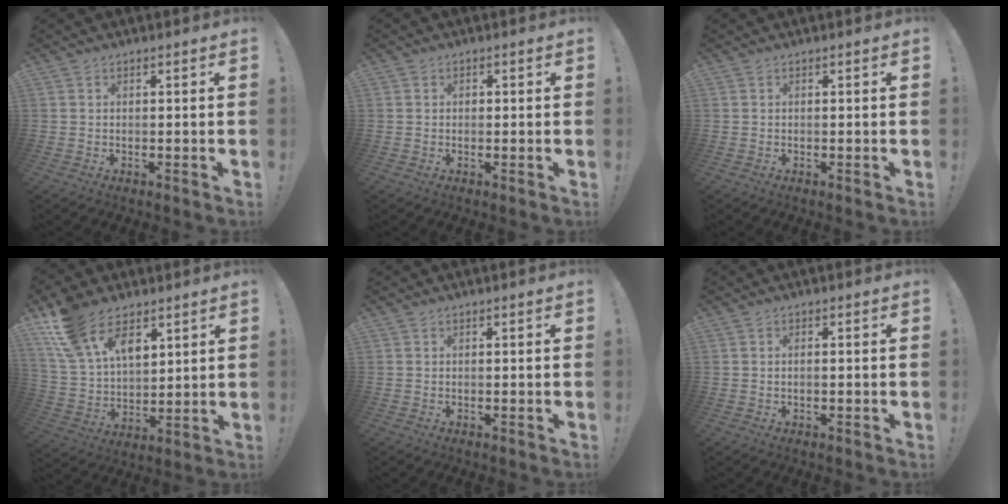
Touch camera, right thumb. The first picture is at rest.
{"total": 1.0, "force": [-0.1, 1.0, 0.1], "torque": [0.000, 0.003, -0.001]}
{"total": 0.0}
{"total": 17.2, "force": [10.4, 10.1, 9.3], "torque": [-0.182, -0.054, 0.196]}
{"total": 0.0}
{"total": 0.8, "force": [-0.3, 0.1, 0.7], "torque": [-0.018, 0.002, -0.005]}